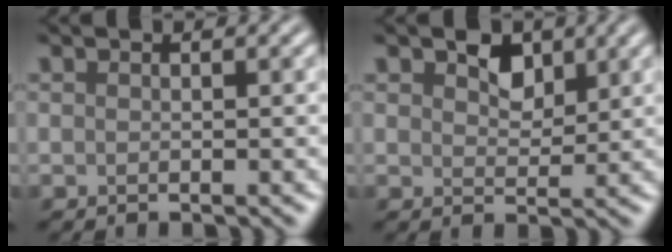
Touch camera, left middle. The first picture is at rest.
{"total": 3.0, "force": [2.0, 1.7, 1.4], "torque": [-0.022, 0.013, 0.023]}